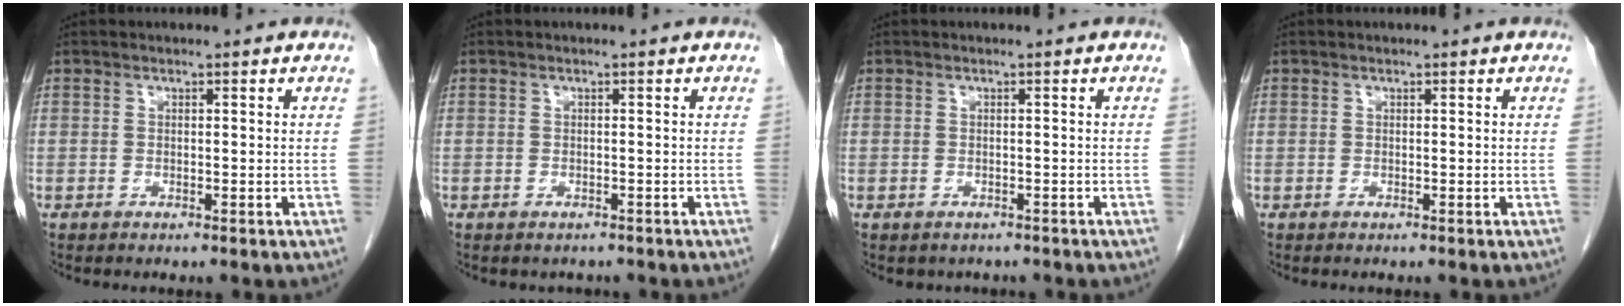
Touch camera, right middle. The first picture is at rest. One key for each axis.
{"total": 1.1, "fx": -0.9, "fy": 0.5, "fz": 0.0, "tx": -0.008, "ty": -0.002, "tz": -0.013}
{"total": 1.7, "fx": -1.5, "fy": 0.9, "fz": 0.1, "tx": -0.008, "ty": -0.002, "tz": -0.018}
{"total": 0.0}